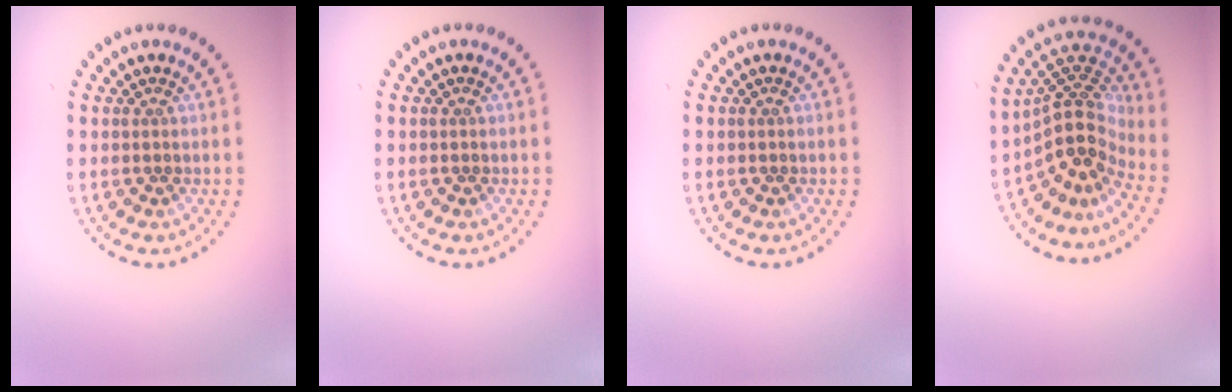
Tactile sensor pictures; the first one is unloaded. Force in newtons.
{"total": 0.0}
{"total": 0.0}
{"total": 5.0, "press": 3.6, "slide": 3.5}